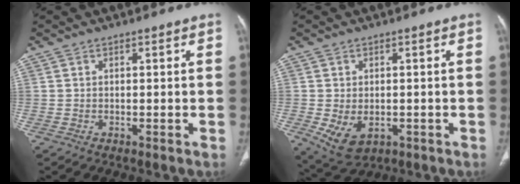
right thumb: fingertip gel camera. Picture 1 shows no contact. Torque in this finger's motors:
{"motor_torque": [-0.34, 0.18, -0.31, -0.01, 0.18]}